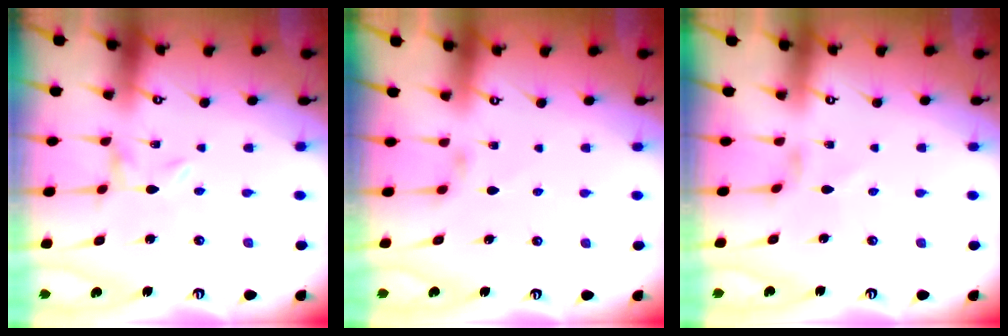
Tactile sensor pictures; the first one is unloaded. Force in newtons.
{"total": 2.7, "press": 2.7, "slide": 0.5}
{"total": 1.2, "press": 1.2, "slide": 0.4}